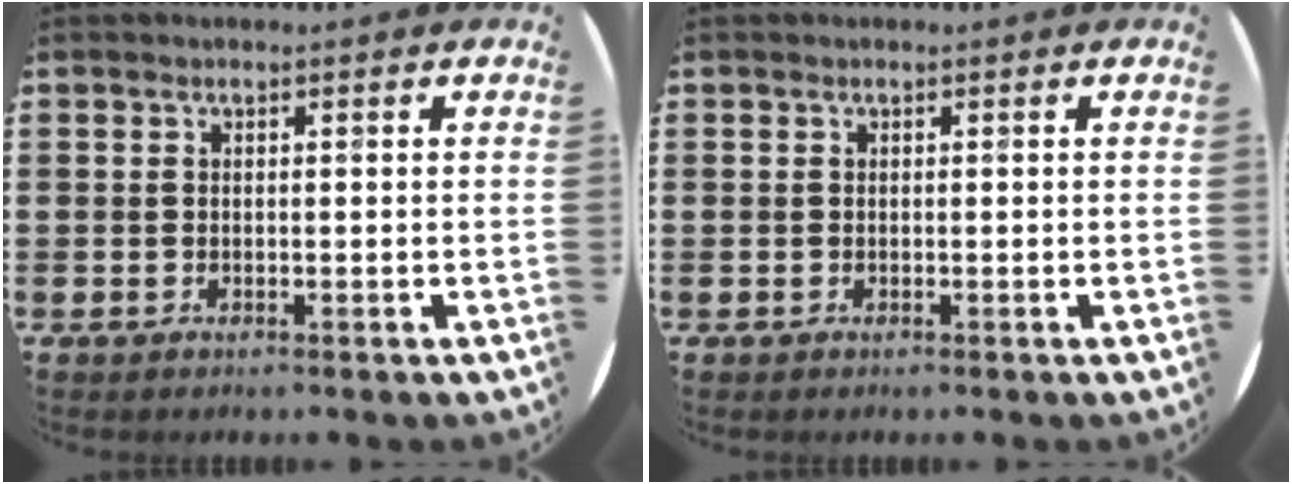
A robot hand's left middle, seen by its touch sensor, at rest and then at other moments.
{"total": 0.0}